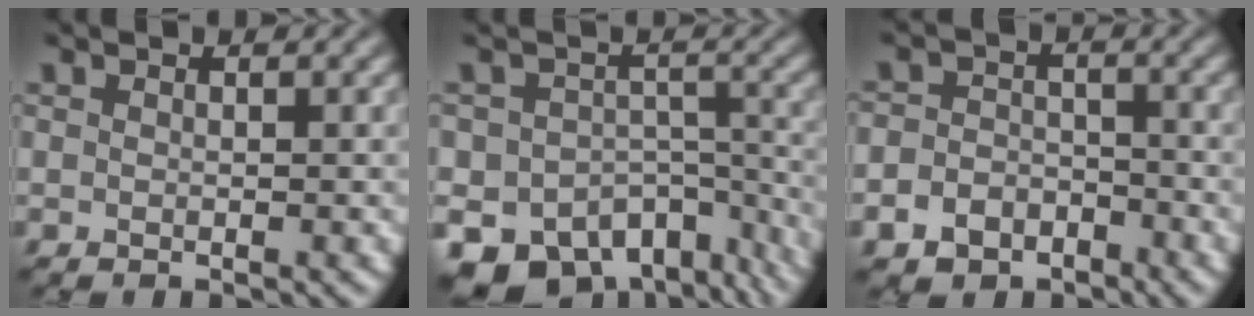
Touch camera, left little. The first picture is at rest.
{"total": 13.1, "force": [-9.1, 8.1, 4.8], "torque": [-0.074, -0.034, -0.101]}
{"total": 3.8, "force": [-2.4, 2.7, 1.3], "torque": [-0.017, 0.000, -0.045]}